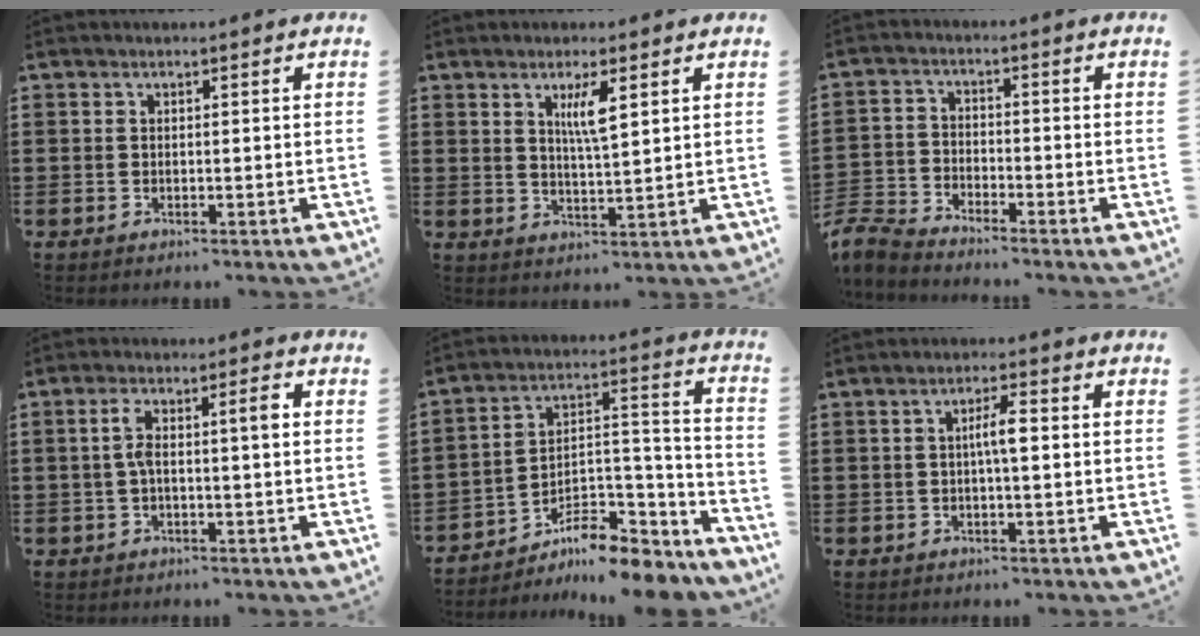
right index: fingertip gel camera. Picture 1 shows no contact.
{"total": 4.3, "force": [1.9, 0.8, 3.7], "torque": [-0.071, 0.002, 0.029]}
{"total": 4.8, "force": [-4.7, 0.6, 0.6], "torque": [-0.042, -0.009, -0.103]}
{"total": 4.6, "force": [0.2, 1.0, 4.5], "torque": [-0.085, 0.008, -0.002]}
{"total": 8.3, "force": [-7.0, 2.7, 3.5], "torque": [-0.053, 0.013, -0.133]}
{"total": 3.7, "force": [0.1, 0.6, 3.6], "torque": [-0.067, 0.004, -0.002]}